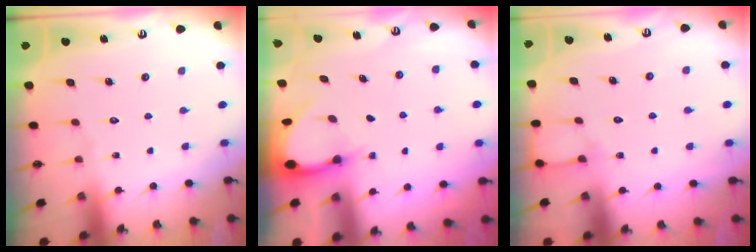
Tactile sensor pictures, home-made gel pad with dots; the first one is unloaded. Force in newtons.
{"total": 3.6, "press": 3.6, "slide": 0.2}
{"total": 4.6, "press": 4.6, "slide": 0.5}